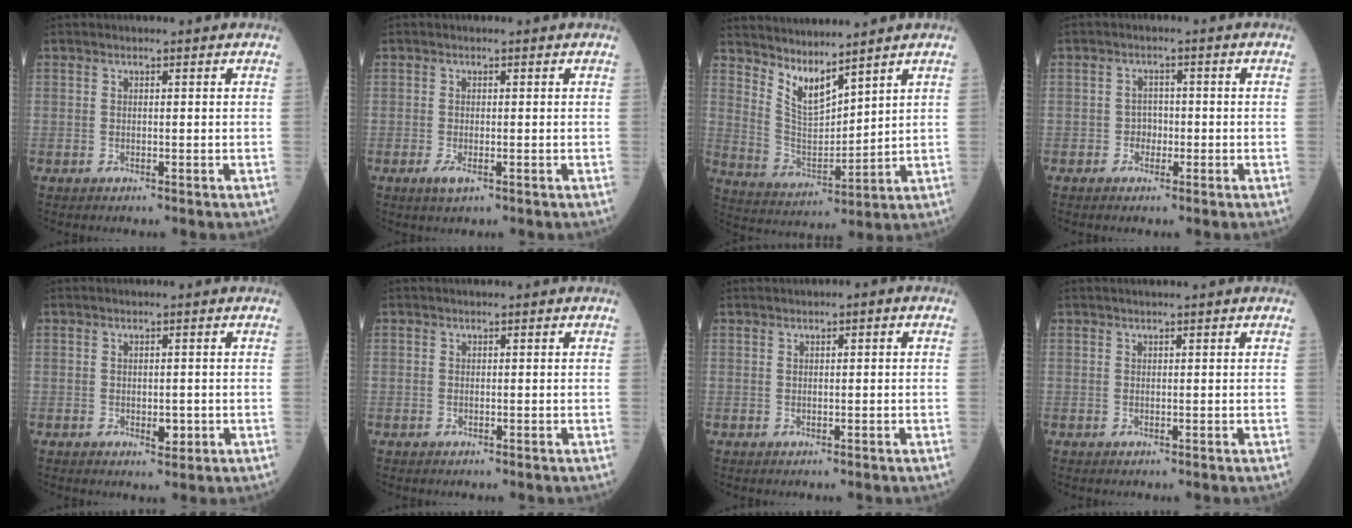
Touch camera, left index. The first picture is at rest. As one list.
[{"total": 1.8, "force": [-0.7, 0.4, 1.6], "torque": [-0.031, -0.005, -0.009]}, {"total": 6.9, "force": [6.0, 1.0, 3.5], "torque": [-0.085, -0.008, 0.133]}, {"total": 1.9, "force": [-0.7, 1.5, 0.9], "torque": [-0.010, 0.006, -0.013]}, {"total": 2.1, "force": [-0.4, 1.1, 1.8], "torque": [-0.028, -0.002, -0.001]}, {"total": 0.0}, {"total": 1.0, "force": [0.2, 0.1, 1.0], "torque": [-0.015, 0.006, 0.004]}, {"total": 1.9, "force": [1.6, -0.2, 1.0], "torque": [-0.010, 0.018, 0.027]}]